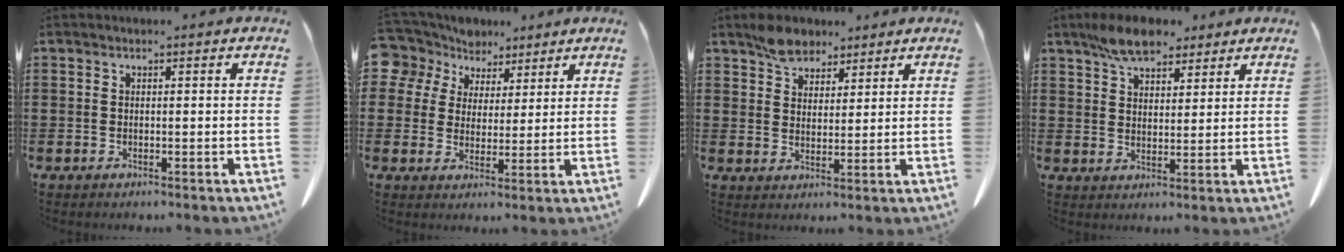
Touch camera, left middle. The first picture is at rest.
{"total": 6.7, "force": [4.8, 4.6, 0.8], "torque": [-0.055, -0.011, 0.090]}
{"total": 5.1, "force": [4.2, 2.6, 1.4], "torque": [-0.033, 0.001, 0.080]}
{"total": 7.1, "force": [5.6, 3.0, 3.3], "torque": [-0.073, -0.002, 0.104]}